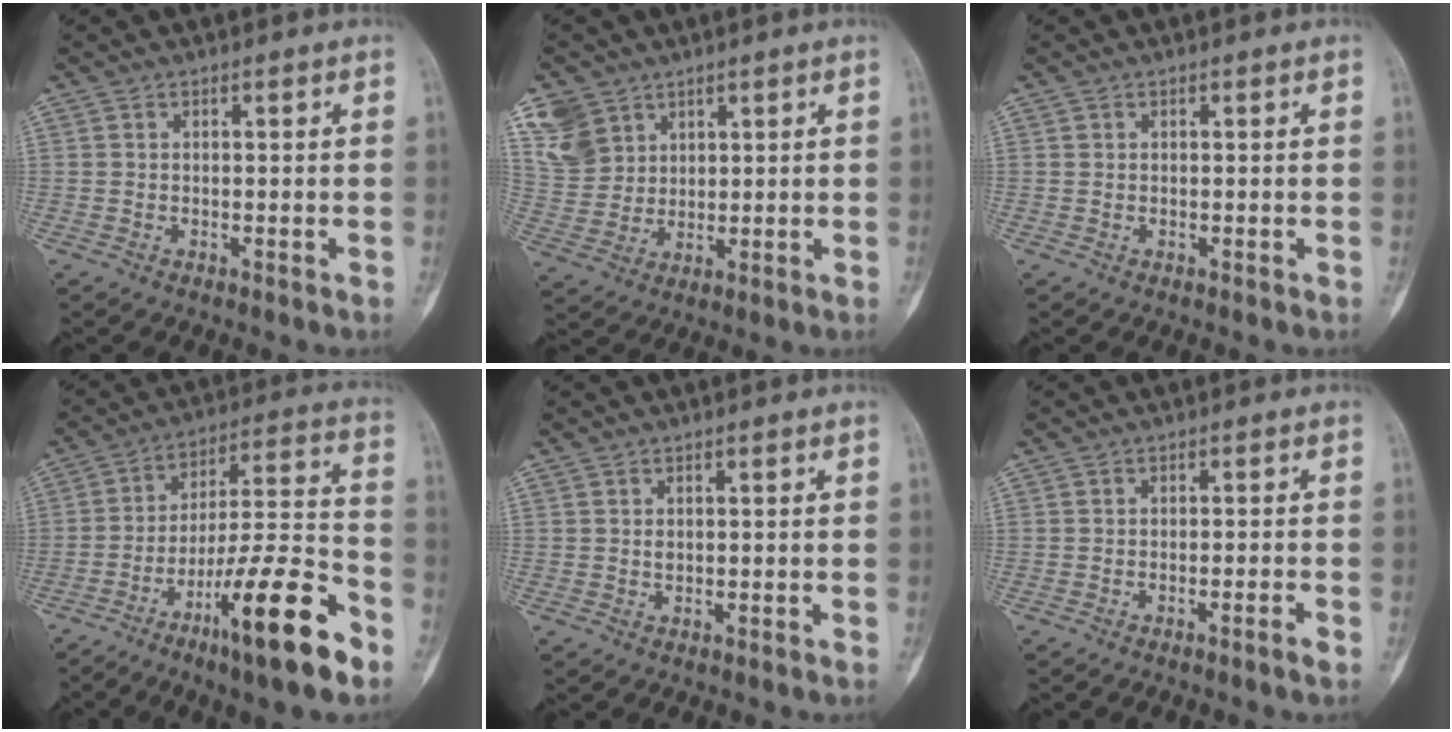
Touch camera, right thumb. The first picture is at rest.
{"total": 8.9, "force": [5.2, 6.7, 2.7], "torque": [-0.039, -0.022, 0.120]}
{"total": 0.0}
{"total": 20.1, "force": [-10.9, 3.2, 16.6], "torque": [-0.287, 0.059, -0.177]}
{"total": 0.8, "force": [0.2, 0.6, 0.5], "torque": [-0.007, 0.000, 0.006]}
{"total": 1.8, "force": [-1.1, -0.2, 1.4], "torque": [-0.030, 0.004, -0.020]}